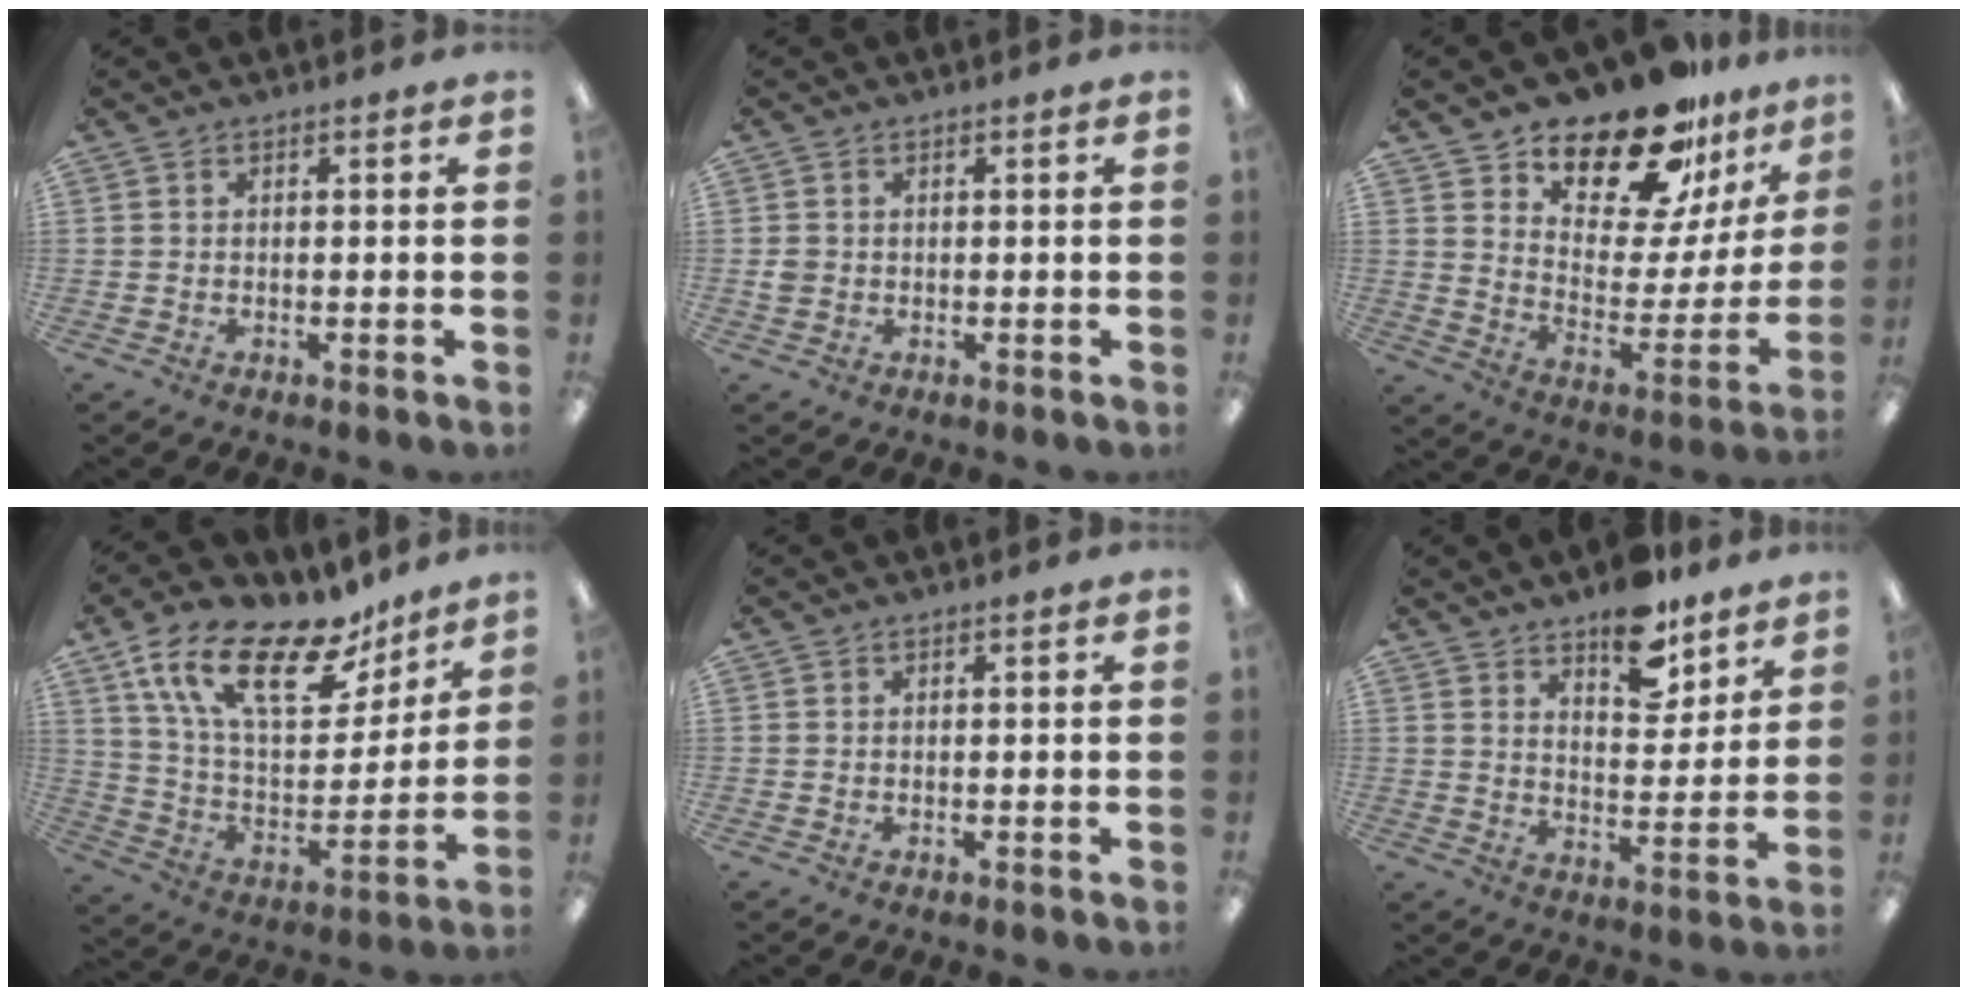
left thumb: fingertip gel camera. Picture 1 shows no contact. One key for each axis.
{"total": 1.8, "fx": 0.0, "fy": 1.7, "fz": 0.6, "tx": -0.011, "ty": 0.004, "tz": -0.002}
{"total": 21.0, "fx": 17.5, "fy": 7.6, "fz": 8.8, "tx": -0.141, "ty": -0.127, "tz": 0.300}
{"total": 23.5, "fx": 14.3, "fy": 10.7, "fz": 15.4, "tx": -0.262, "ty": -0.070, "tz": 0.250}
{"total": 0.0}
{"total": 11.4, "fx": 8.9, "fy": 5.1, "fz": 5.0, "tx": -0.054, "ty": -0.059, "tz": 0.155}